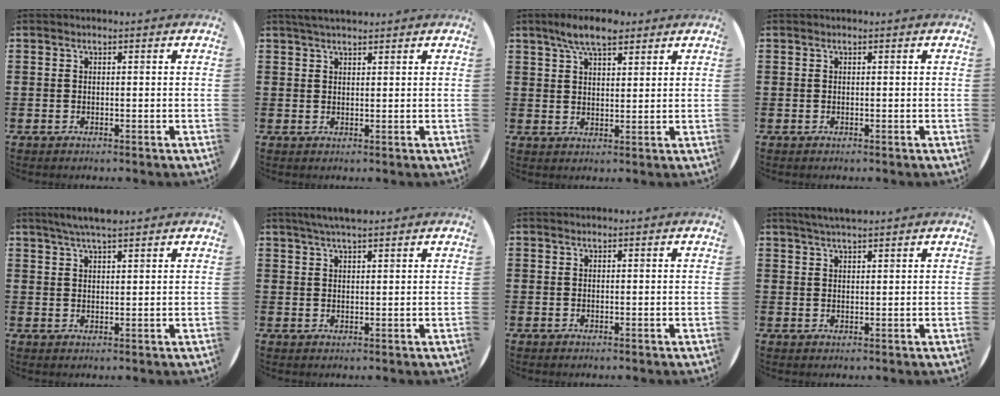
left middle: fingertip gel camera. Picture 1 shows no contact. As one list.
[{"total": 2.0, "force": [1.9, 0.3, 0.6], "torque": [-0.015, 0.005, 0.035]}, {"total": 5.8, "force": [4.4, 2.0, 3.3], "torque": [-0.065, -0.002, 0.077]}, {"total": 0.0}, {"total": 3.7, "force": [3.2, 0.3, 1.7], "torque": [-0.040, 0.000, 0.058]}, {"total": 3.0, "force": [2.7, 0.3, 1.4], "torque": [-0.031, 0.002, 0.048]}, {"total": 0.0}, {"total": 2.4, "force": [2.2, 0.1, 0.8], "torque": [-0.018, 0.003, 0.040]}]